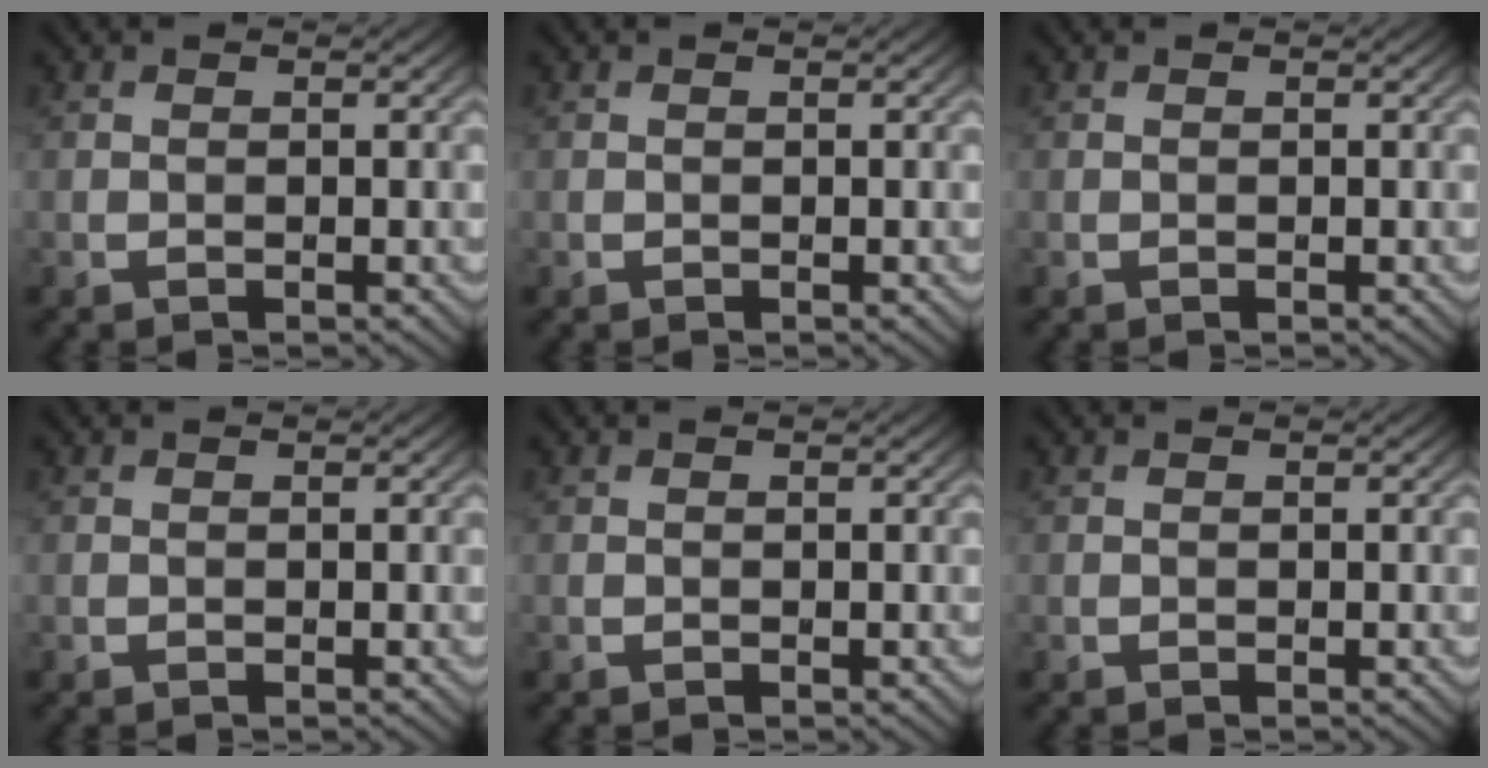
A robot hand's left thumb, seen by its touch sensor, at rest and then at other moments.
{"total": 0.0}
{"total": 0.0}
{"total": 0.0}
{"total": 0.0}
{"total": 0.0}